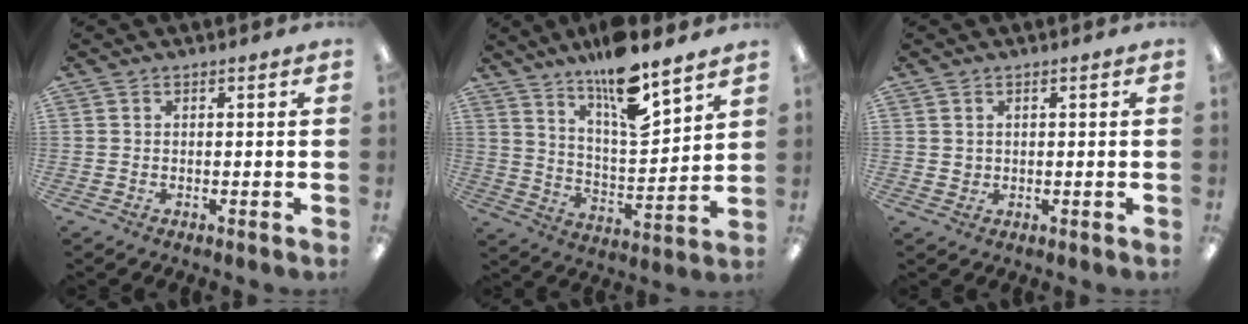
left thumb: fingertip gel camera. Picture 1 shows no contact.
{"total": 14.6, "force": [11.6, 3.3, 8.2], "torque": [-0.146, -0.078, 0.196]}
{"total": 1.5, "force": [1.0, 1.1, 0.2], "torque": [-0.006, 0.001, 0.019]}